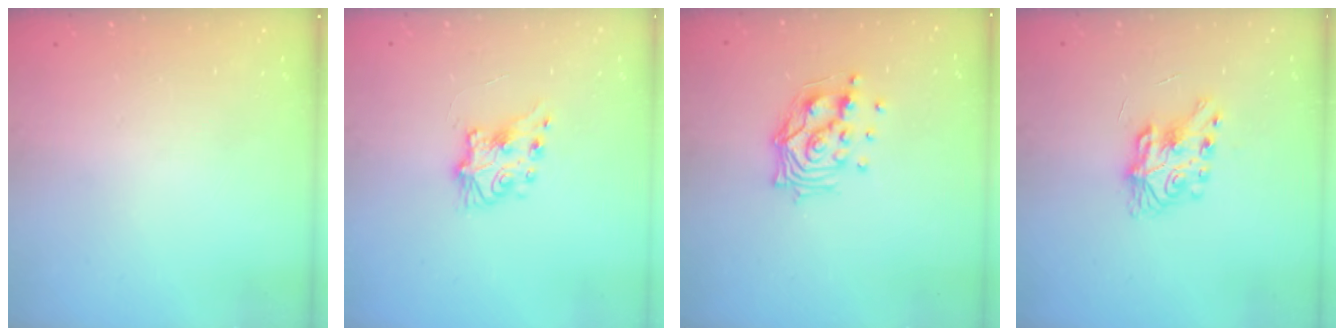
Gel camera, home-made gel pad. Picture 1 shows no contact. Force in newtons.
{"total": 7.8, "press": 7.8, "slide": 0.3}
{"total": 12.0, "press": 12.0, "slide": 0.9}
{"total": 7.8, "press": 7.8, "slide": 0.1}